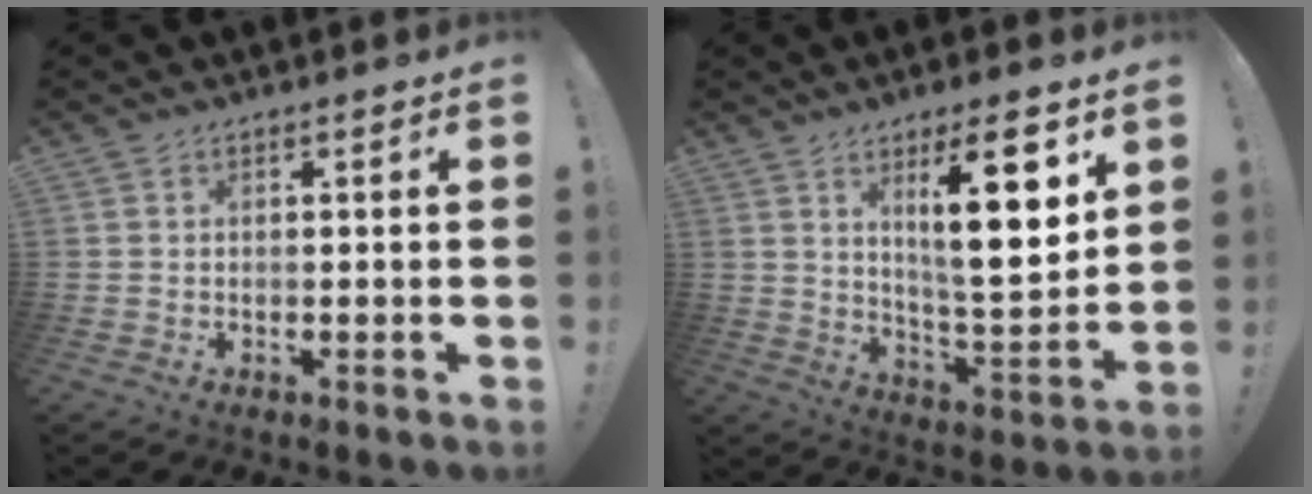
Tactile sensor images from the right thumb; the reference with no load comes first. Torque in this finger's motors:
{"motor_torque": [-0.17, 1.39, 1.00, 0.93, 0.23]}